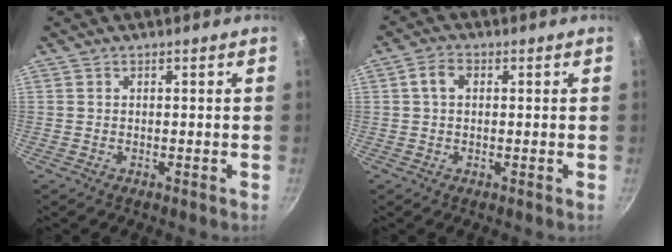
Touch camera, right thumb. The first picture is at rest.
{"total": 3.4, "force": [0.7, 2.4, 2.4], "torque": [-0.042, 0.009, 0.007]}